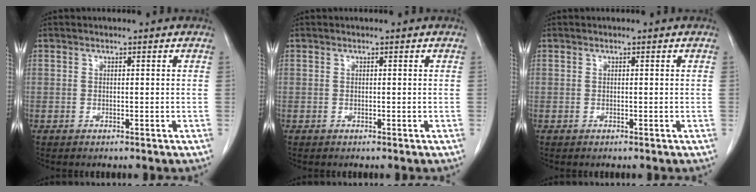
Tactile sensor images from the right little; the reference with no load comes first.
{"total": 0.0}
{"total": 0.0}